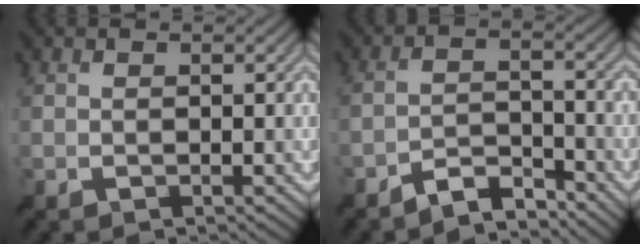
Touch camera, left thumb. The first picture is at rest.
{"total": 4.7, "force": [-4.2, 1.1, 1.7], "torque": [-0.034, 0.003, -0.084]}